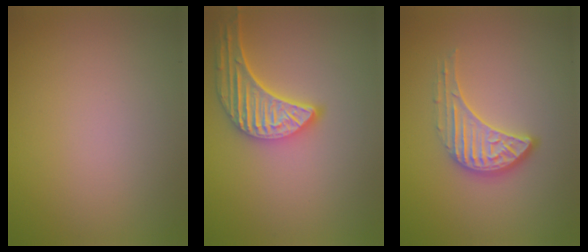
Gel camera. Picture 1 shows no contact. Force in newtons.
{"total": 5.2, "press": 4.4, "slide": 2.7}
{"total": 3.3, "press": 2.9, "slide": 1.4}